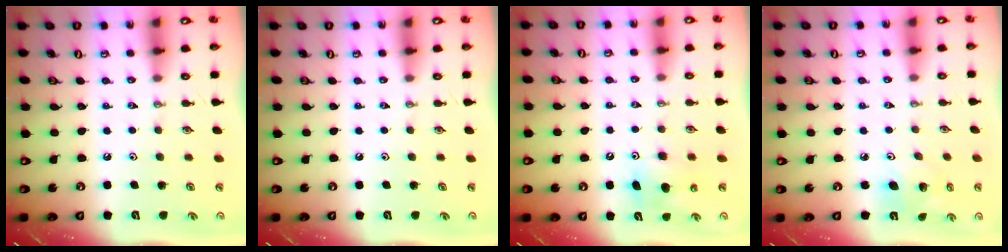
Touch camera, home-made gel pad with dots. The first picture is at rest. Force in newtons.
{"total": 0.0}
{"total": 7.5, "press": 7.5, "slide": 0.5}
{"total": 7.4, "press": 7.2, "slide": 1.7}